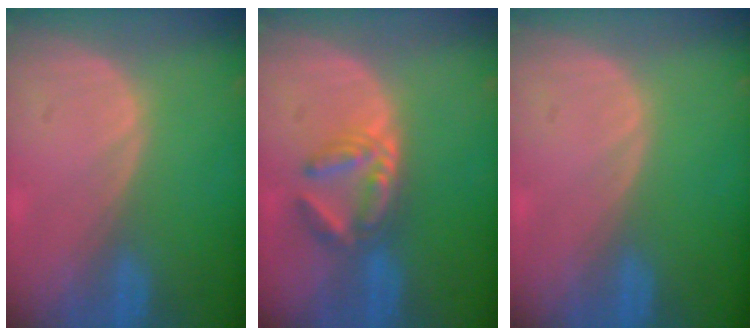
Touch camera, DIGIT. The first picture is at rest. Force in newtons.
{"total": 5.7, "press": 5.1, "slide": 2.6}
{"total": 0.0}